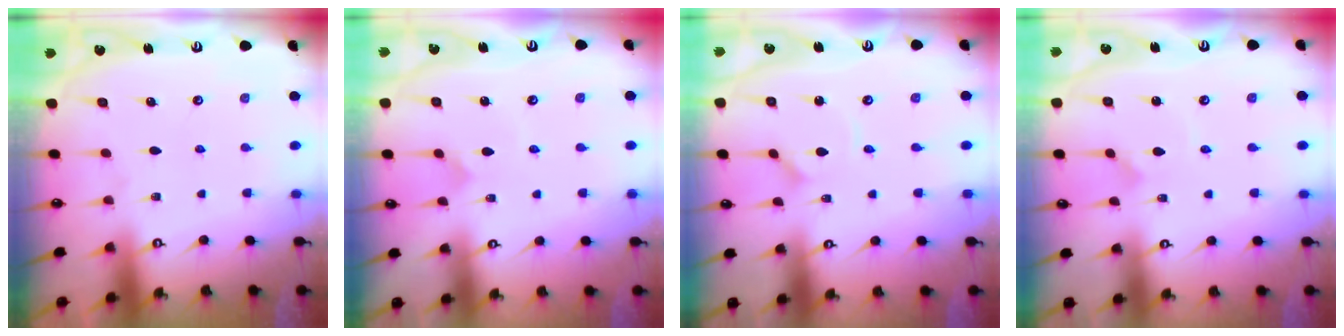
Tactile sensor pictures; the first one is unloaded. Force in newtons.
{"total": 2.0, "press": 2.0, "slide": 0.1}
{"total": 0.8, "press": 0.8, "slide": 0.1}
{"total": 2.9, "press": 2.8, "slide": 0.3}